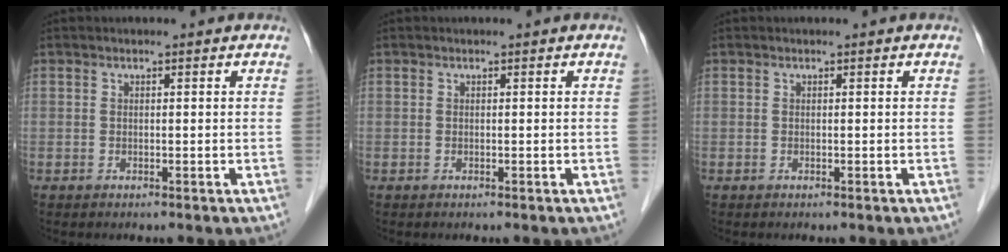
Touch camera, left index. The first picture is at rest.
{"total": 0.0}
{"total": 0.0}